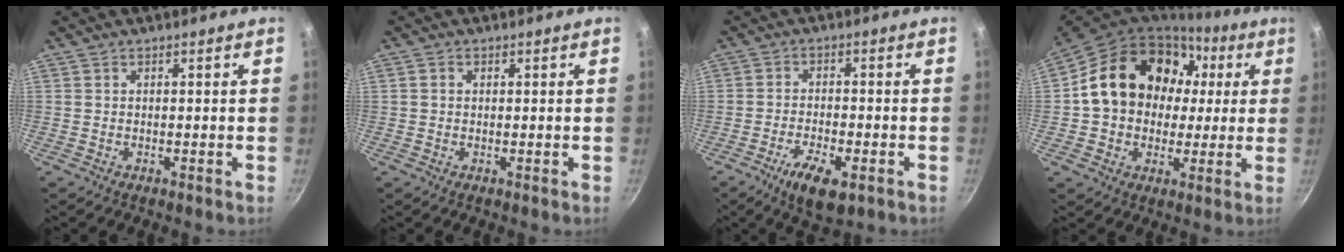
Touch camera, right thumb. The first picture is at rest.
{"total": 1.1, "force": [0.2, 0.9, 0.5], "torque": [-0.009, 0.006, 0.002]}
{"total": 8.4, "force": [-4.1, 3.2, 6.6], "torque": [-0.109, 0.013, -0.066]}
{"total": 21.3, "force": [3.7, 17.0, 12.3], "torque": [-0.188, 0.042, 0.063]}